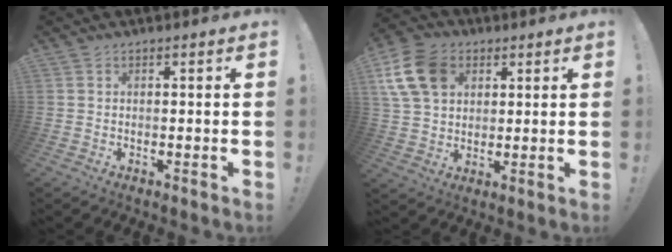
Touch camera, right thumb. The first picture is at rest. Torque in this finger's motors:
{"motor_torque": [0.24, 0.24, 0.42, 0.47, 0.31]}